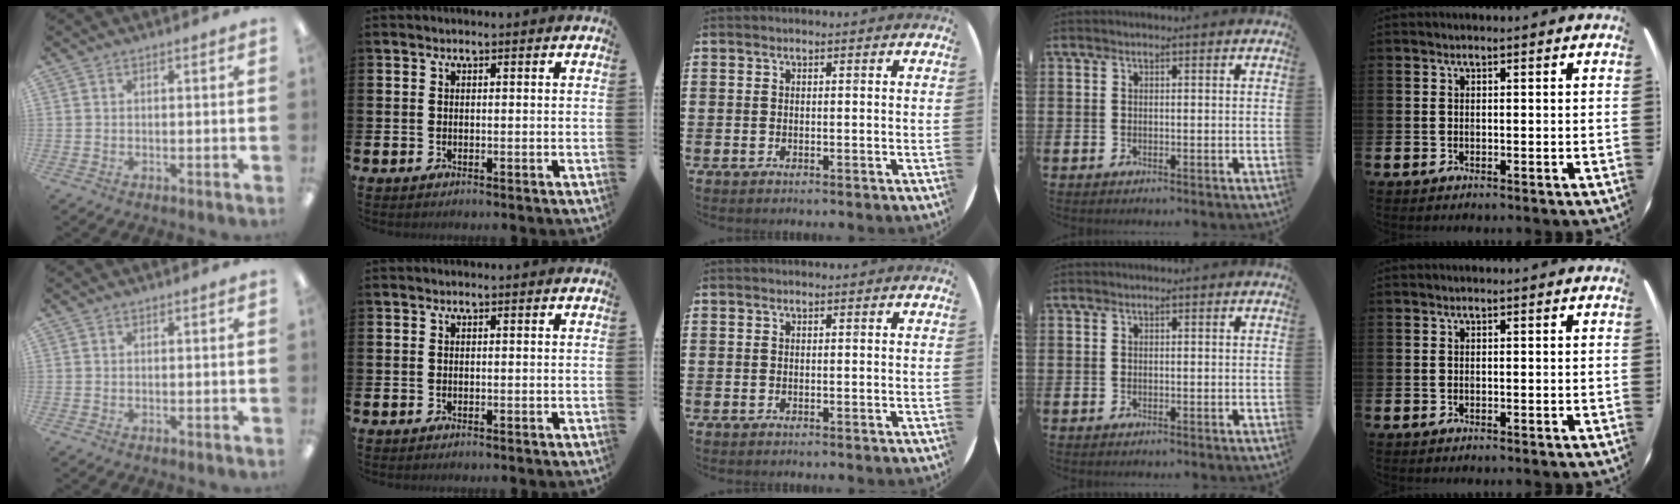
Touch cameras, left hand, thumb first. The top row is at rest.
{}